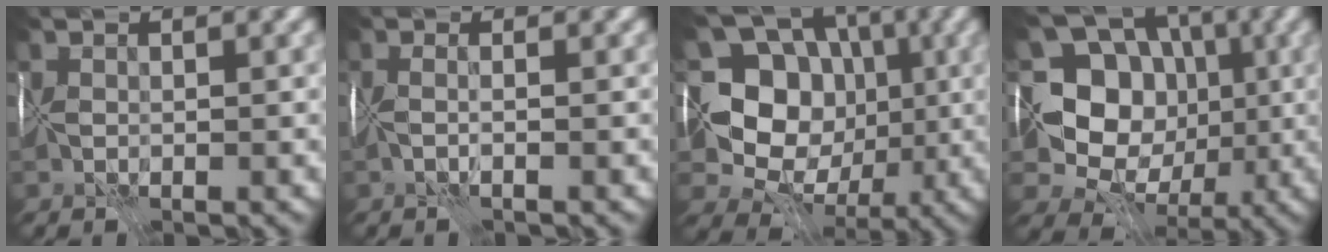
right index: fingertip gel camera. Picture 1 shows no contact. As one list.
[{"total": 1.0, "force": [-0.4, -0.2, 0.9], "torque": [-0.003, -0.005, -0.009]}, {"total": 10.6, "force": [0.7, 9.4, 4.8], "torque": [-0.073, 0.008, -0.010]}, {"total": 10.6, "force": [0.6, 9.4, 4.8], "torque": [-0.074, 0.009, -0.012]}]